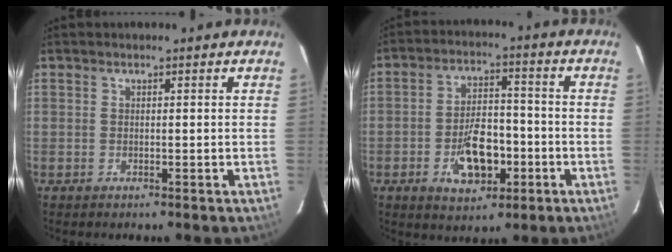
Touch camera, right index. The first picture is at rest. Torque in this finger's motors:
{"motor_torque": [0.90, -0.67, 0.27, 0.06]}